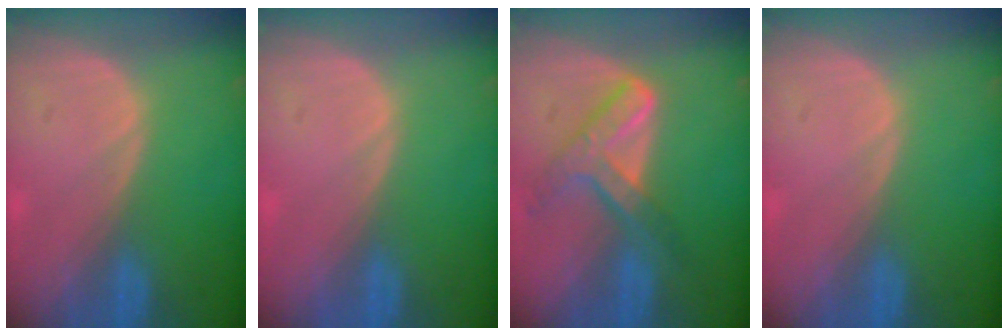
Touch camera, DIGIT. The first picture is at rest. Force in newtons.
{"total": 0.0}
{"total": 7.1, "press": 6.1, "slide": 3.7}
{"total": 0.0}